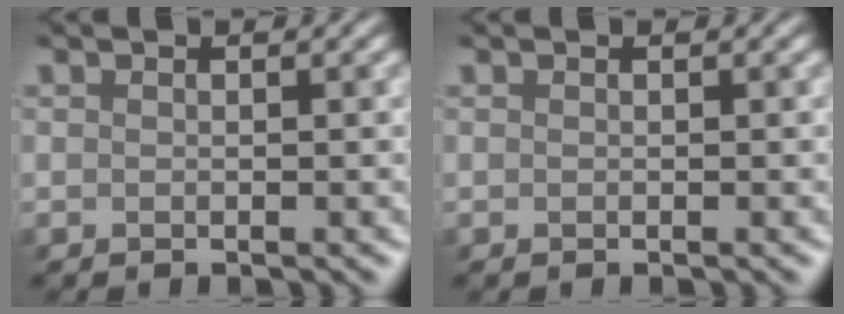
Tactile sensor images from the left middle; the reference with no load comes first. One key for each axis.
{"total": 0.0}